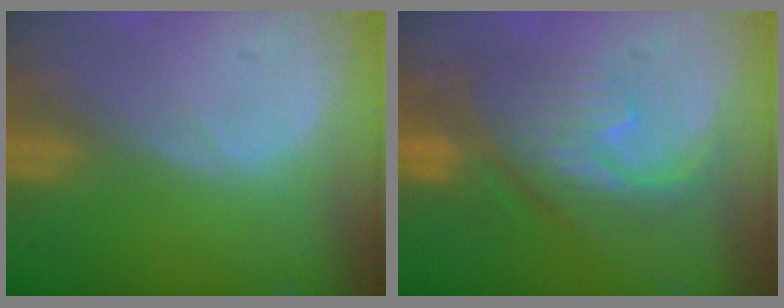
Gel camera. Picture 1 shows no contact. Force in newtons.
{"total": 8.0, "press": 7.8, "slide": 1.9}